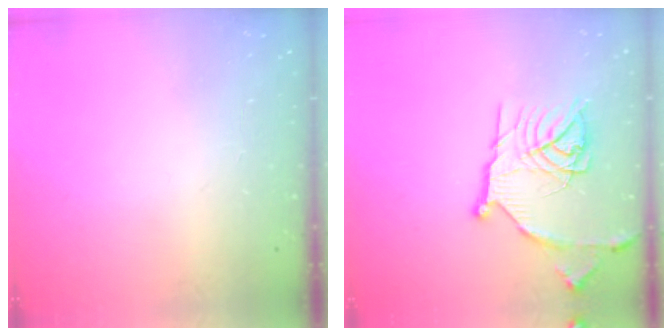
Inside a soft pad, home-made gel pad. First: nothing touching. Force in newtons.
{"total": 19.1, "press": 19.0, "slide": 1.7}